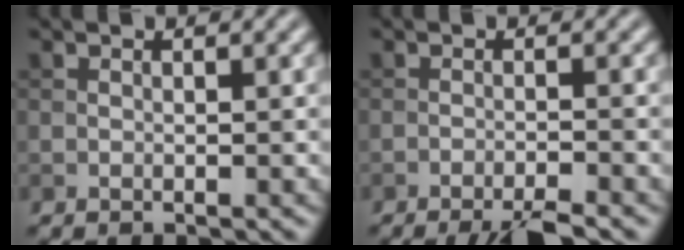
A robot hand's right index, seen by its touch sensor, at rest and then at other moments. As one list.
[{"total": 3.8, "force": [-2.9, 0.4, 2.4], "torque": [-0.036, 0.002, -0.056]}]